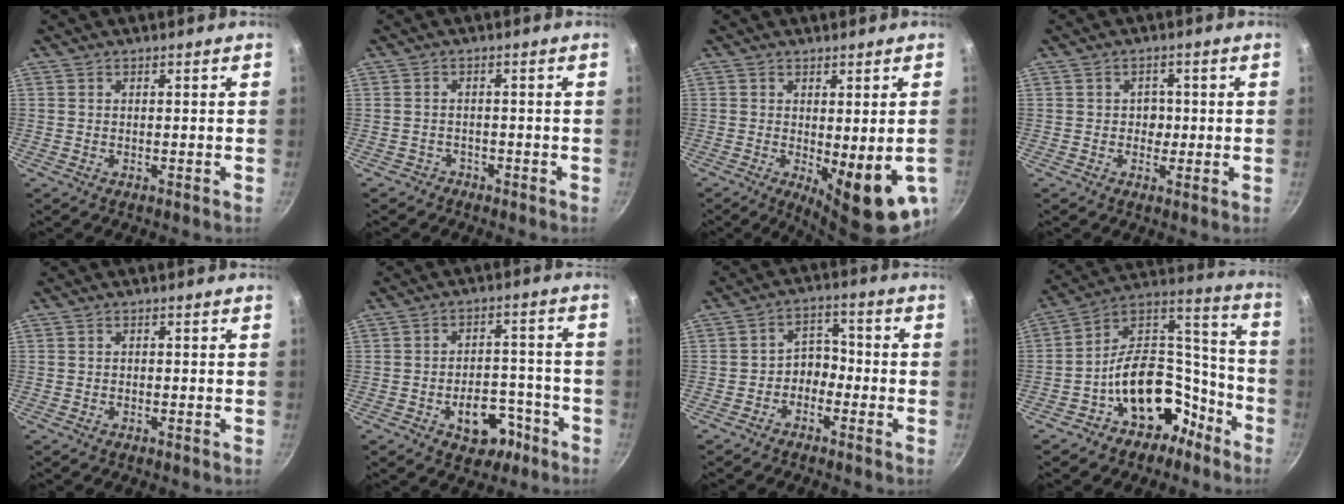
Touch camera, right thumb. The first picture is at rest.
{"total": 1.7, "force": [-1.3, 1.1, -0.1], "torque": [0.007, 0.026, -0.020]}
{"total": 12.0, "force": [-2.6, 3.7, 11.1], "torque": [-0.129, -0.015, -0.021]}
{"total": 2.8, "force": [-0.1, 2.5, 1.4], "torque": [0.001, 0.001, -0.004]}
{"total": 0.0}
{"total": 9.7, "force": [-4.6, 6.2, 5.7], "torque": [-0.041, 0.040, -0.056]}
{"total": 4.8, "force": [-2.2, 3.5, 2.4], "torque": [-0.005, 0.037, -0.045]}
{"total": 18.3, "force": [-9.2, 12.4, 9.8], "torque": [-0.096, 0.114, -0.139]}